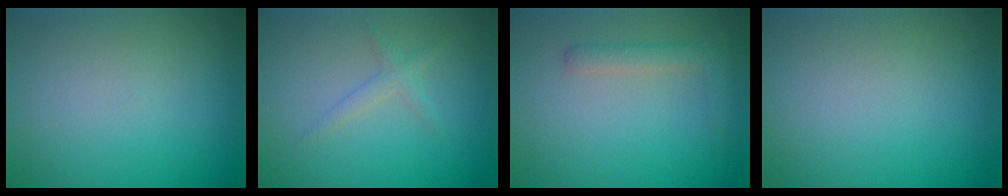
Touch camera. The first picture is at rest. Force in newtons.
{"total": 1.4, "press": 1.4, "slide": 0.1}
{"total": 1.9, "press": 1.9, "slide": 0.1}
{"total": 0.0}